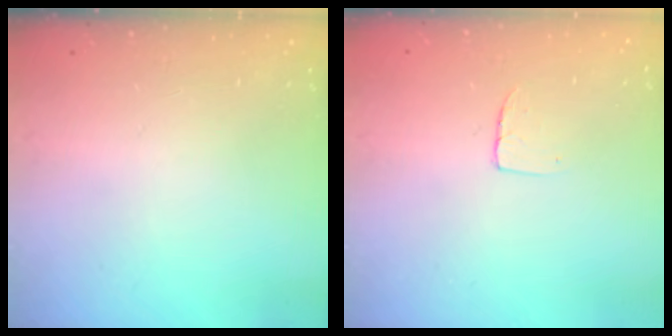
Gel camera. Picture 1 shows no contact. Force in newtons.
{"total": 3.8, "press": 3.8, "slide": 0.2}